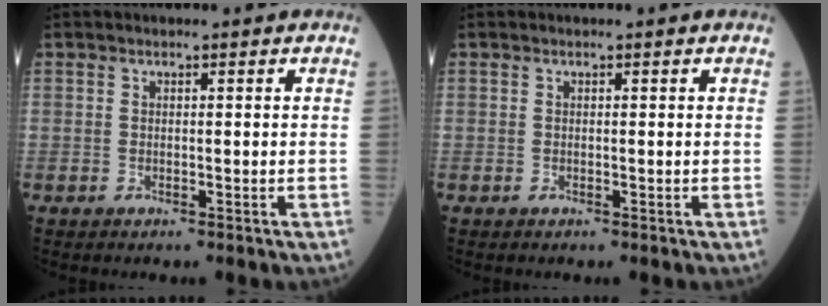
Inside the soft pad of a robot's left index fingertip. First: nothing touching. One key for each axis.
{"total": 0.0}